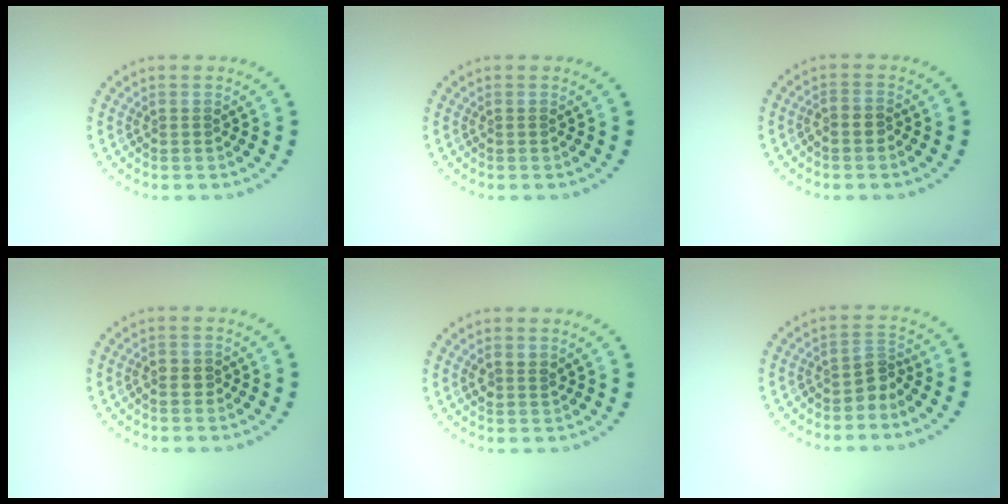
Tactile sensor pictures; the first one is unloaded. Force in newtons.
{"total": 0.0}
{"total": 1.1, "press": 0.9, "slide": 0.6}
{"total": 1.0, "press": 0.9, "slide": 0.4}
{"total": 1.3, "press": 1.1, "slide": 0.7}
{"total": 2.1, "press": 1.6, "slide": 1.5}